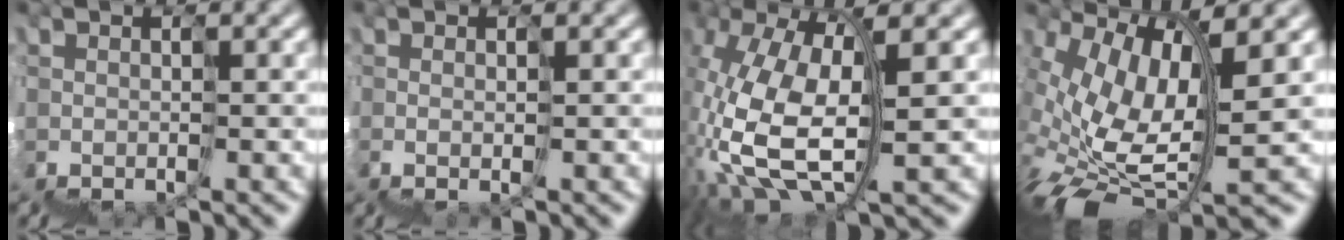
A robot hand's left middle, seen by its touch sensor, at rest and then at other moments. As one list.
[{"total": 2.2, "force": [0.0, 0.9, 2.1], "torque": [-0.014, 0.002, 0.004]}, {"total": 7.1, "force": [0.1, 3.1, 6.4], "torque": [-0.168, 0.010, 0.006]}, {"total": 7.0, "force": [0.2, 2.3, 6.6], "torque": [-0.160, 0.000, 0.019]}]